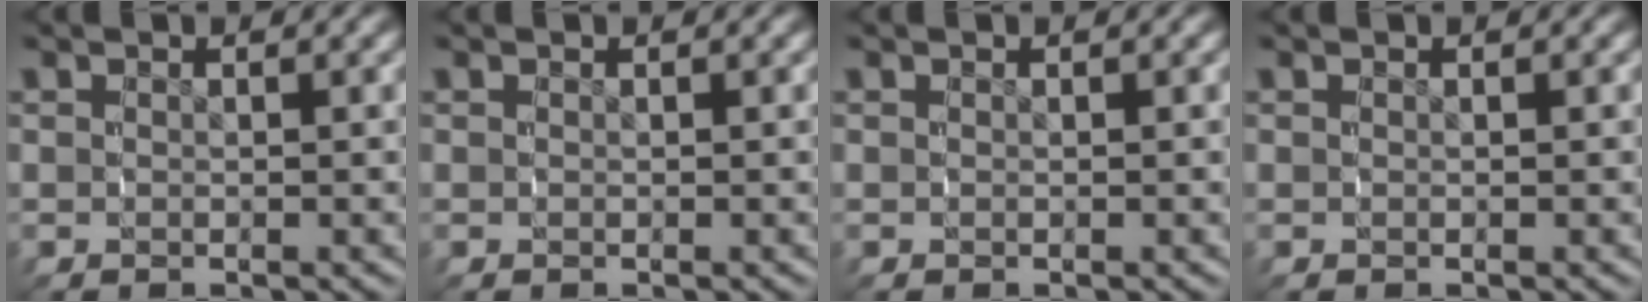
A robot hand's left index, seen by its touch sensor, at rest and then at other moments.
{"total": 0.0}
{"total": 0.0}
{"total": 0.0}